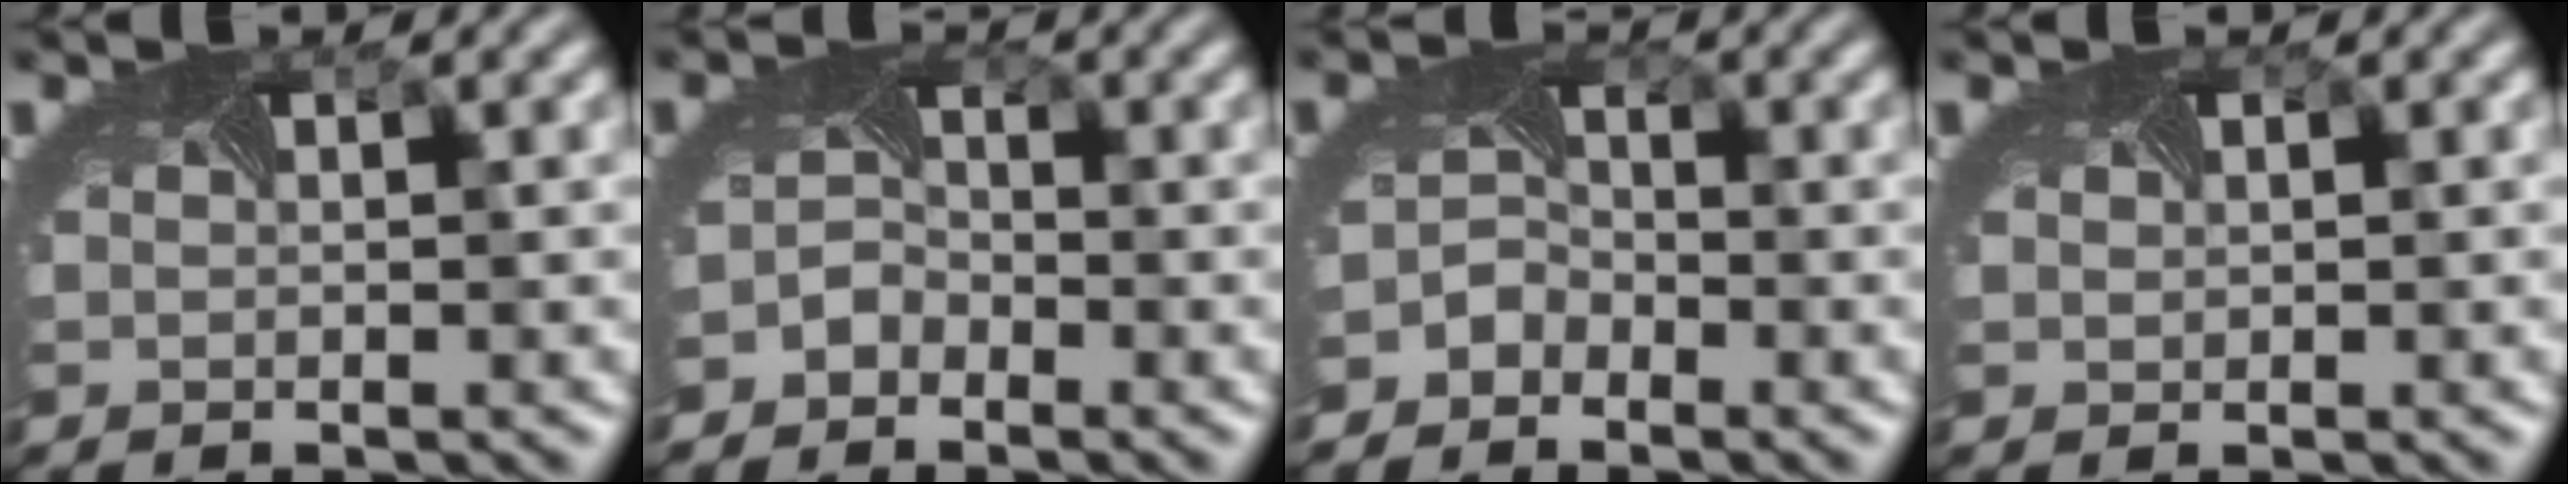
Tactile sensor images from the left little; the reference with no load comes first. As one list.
[{"total": 1.9, "force": [-1.7, 0.9, 0.1], "torque": [-0.009, -0.002, -0.039]}, {"total": 2.1, "force": [-1.9, 1.0, 0.1], "torque": [-0.007, -0.003, -0.042]}, {"total": 0.8, "force": [0.5, 0.5, 0.2], "torque": [-0.005, -0.004, 0.010]}]